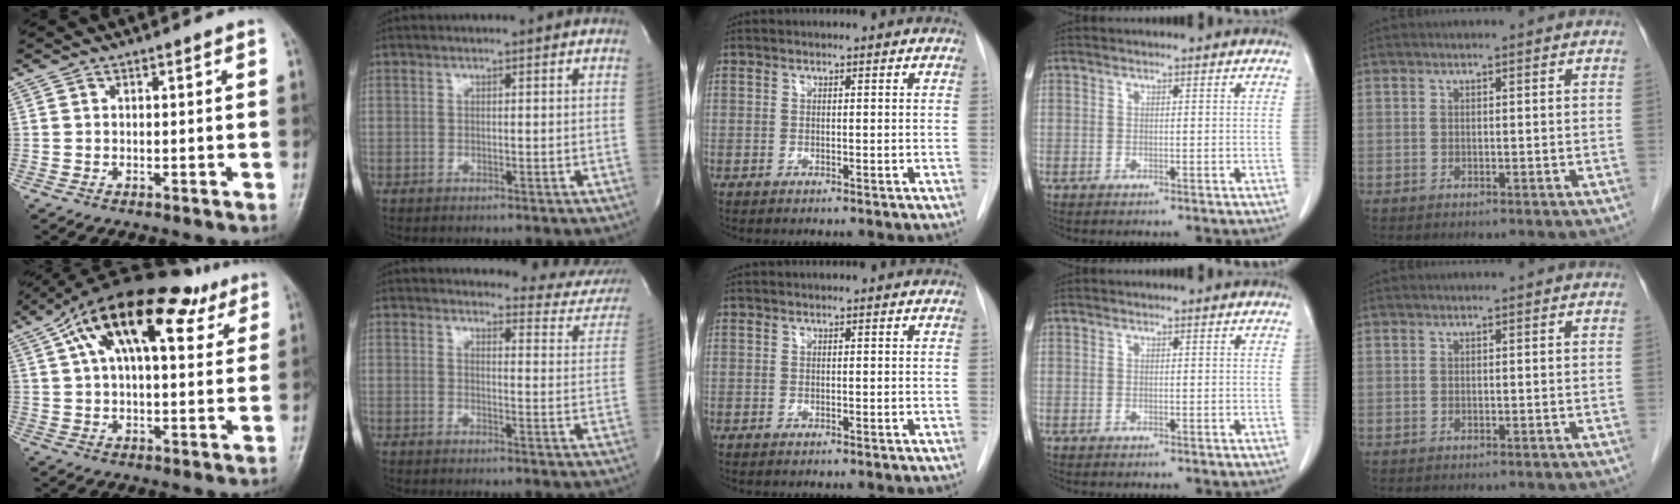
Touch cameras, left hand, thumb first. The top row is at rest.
{"thumb": {"total": 21.3, "force": [10.3, 9.7, 15.9], "torque": [-0.241, 0.013, 0.166]}, "index": {"total": 13.1, "force": [12.6, 2.9, 2.0], "torque": [0.013, -0.075, 0.107]}}